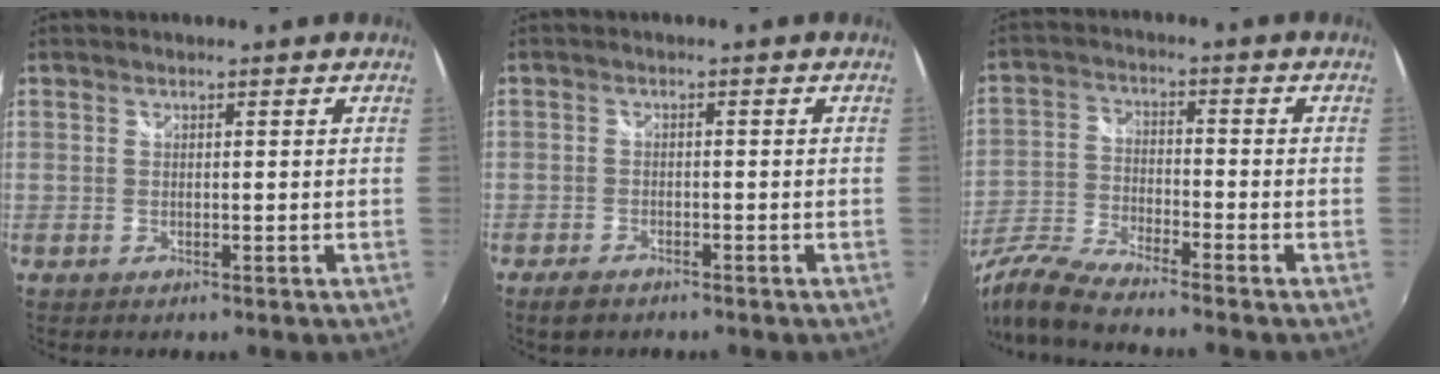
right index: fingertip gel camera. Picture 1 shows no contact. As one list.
[{"total": 3.5, "force": [-2.7, 1.6, 1.5], "torque": [-0.043, -0.003, -0.049]}, {"total": 11.4, "force": [-10.2, 0.4, 5.1], "torque": [-0.117, -0.014, -0.210]}]